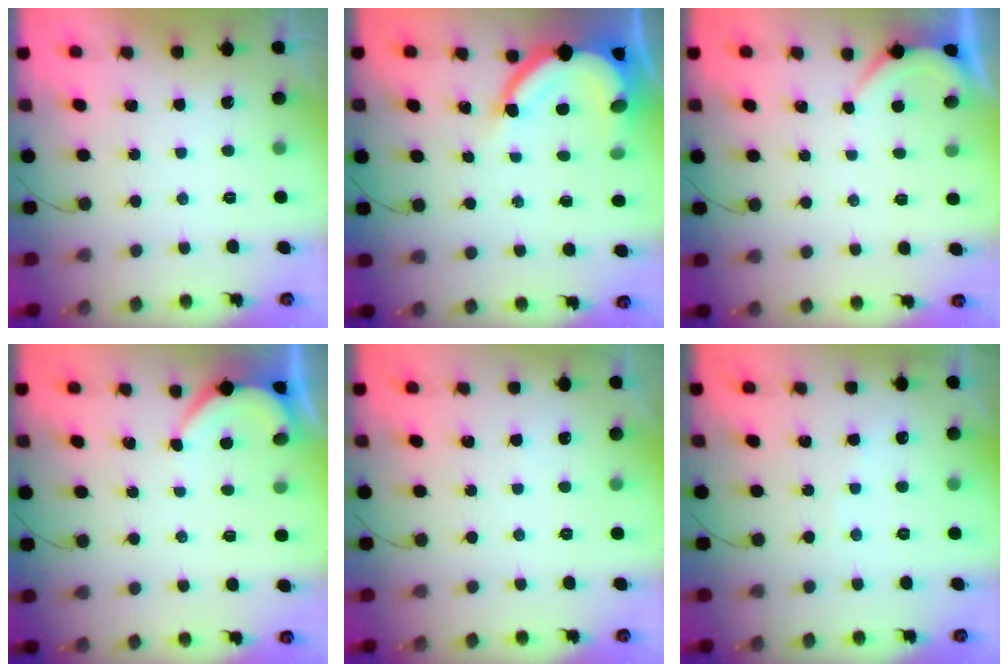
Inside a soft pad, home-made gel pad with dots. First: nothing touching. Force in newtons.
{"total": 11.6, "press": 11.5, "slide": 1.5}
{"total": 1.9, "press": 1.9, "slide": 0.2}
{"total": 2.6, "press": 2.6, "slide": 0.4}
{"total": 1.1, "press": 1.1, "slide": 0.2}
{"total": 2.3, "press": 2.3, "slide": 0.4}